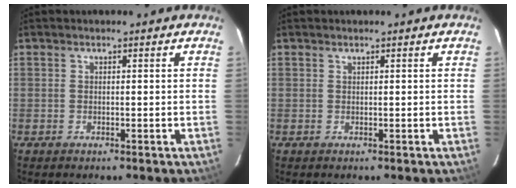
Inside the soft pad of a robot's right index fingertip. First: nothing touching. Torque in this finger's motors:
{"motor_torque": [0.13, 0.03, 0.03, 0.01]}